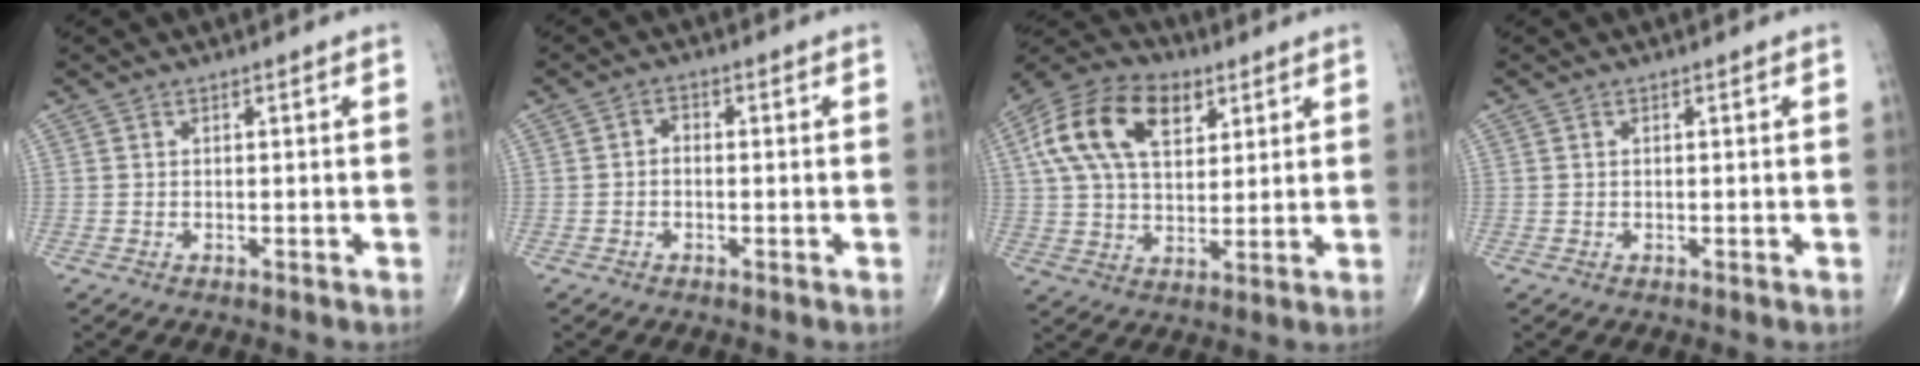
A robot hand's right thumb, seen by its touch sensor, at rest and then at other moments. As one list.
[{"total": 1.8, "force": [-0.3, 1.3, 1.2], "torque": [-0.012, 0.009, -0.011]}, {"total": 17.6, "force": [6.5, 10.6, 12.4], "torque": [-0.216, 0.003, 0.109]}, {"total": 0.0}]